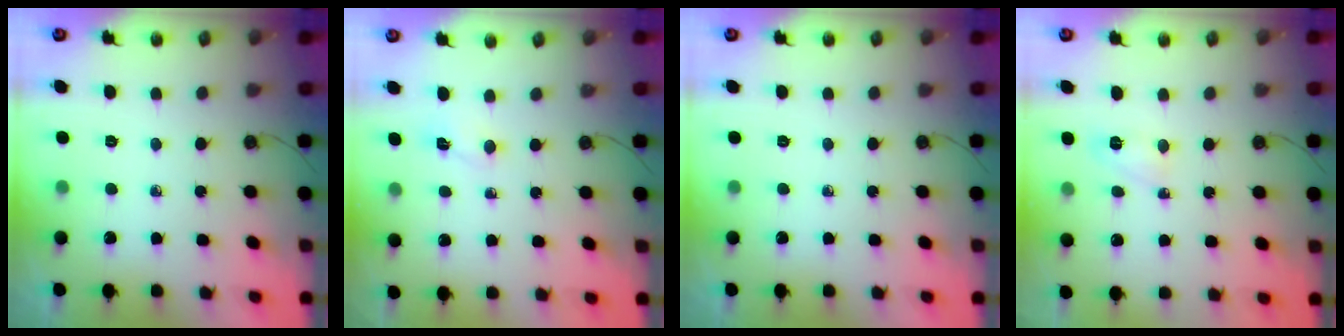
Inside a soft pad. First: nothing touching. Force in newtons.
{"total": 2.0, "press": 1.9, "slide": 0.6}
{"total": 0.0}
{"total": 4.0, "press": 3.9, "slide": 0.6}